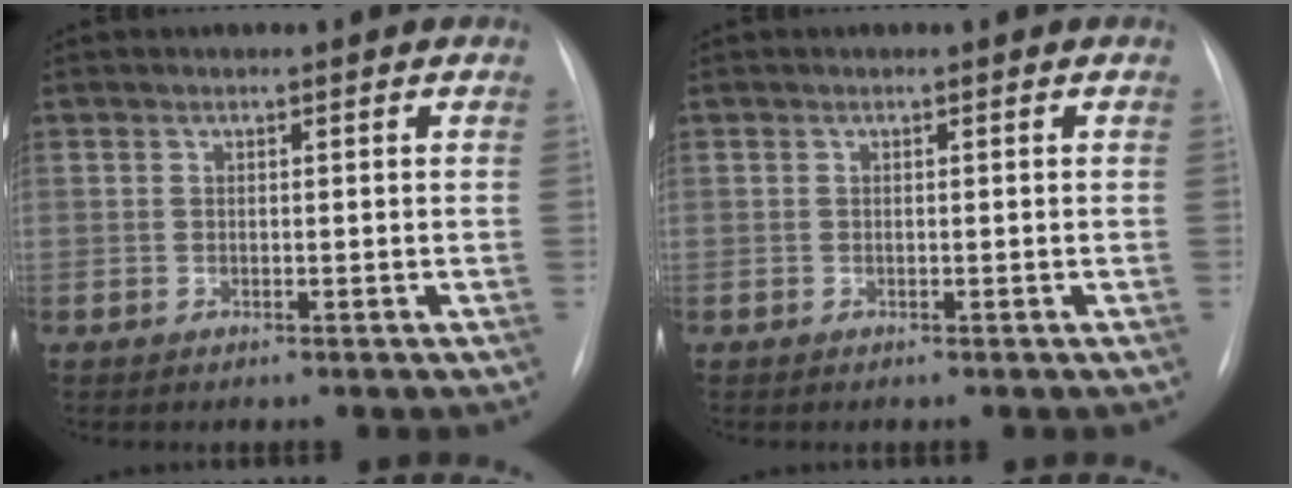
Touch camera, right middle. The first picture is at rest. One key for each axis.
{"total": 0.0}